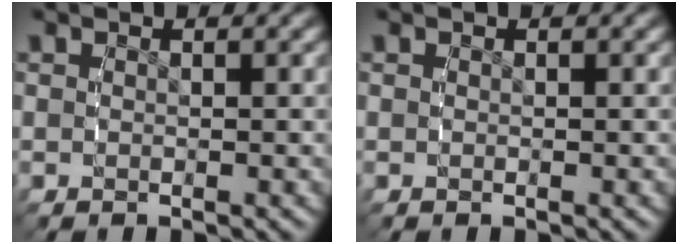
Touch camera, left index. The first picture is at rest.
{"total": 0.0}